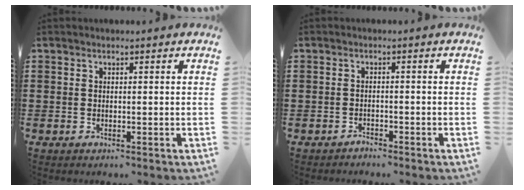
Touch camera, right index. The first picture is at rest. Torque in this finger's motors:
{"motor_torque": [-0.56, 1.49, -0.81, -0.21]}